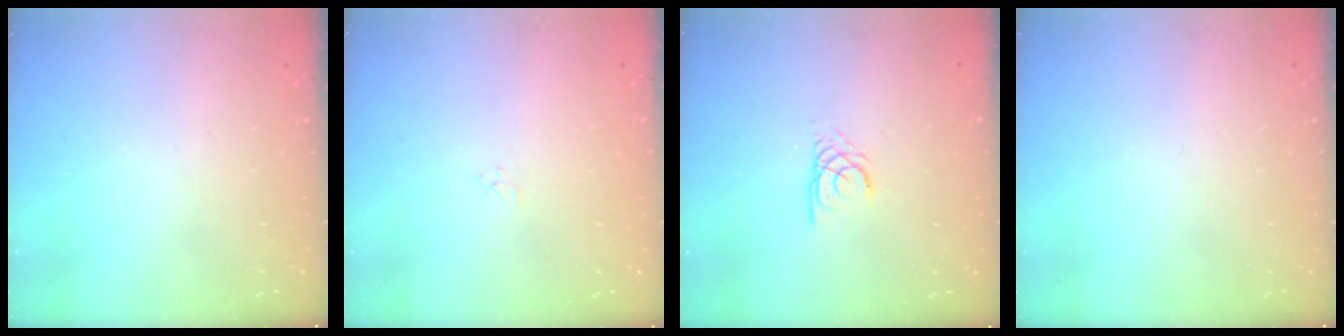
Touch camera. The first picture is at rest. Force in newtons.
{"total": 2.9, "press": 2.9, "slide": 0.3}
{"total": 2.4, "press": 2.4, "slide": 0.2}
{"total": 0.0}